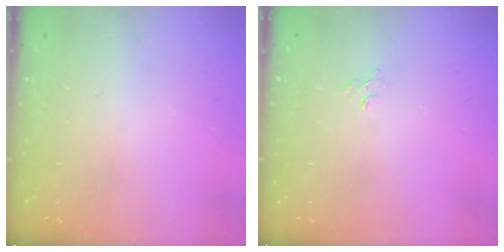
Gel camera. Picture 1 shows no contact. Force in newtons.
{"total": 4.3, "press": 4.3, "slide": 0.4}